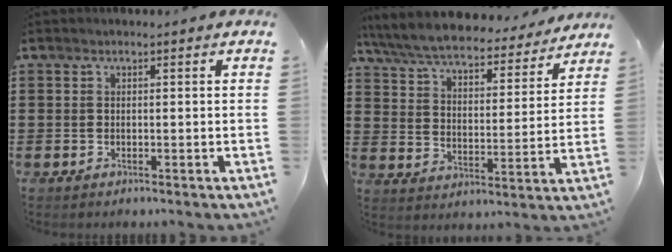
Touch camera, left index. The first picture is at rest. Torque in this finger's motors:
{"motor_torque": [2.14, 0.00, 1.04, 0.21]}